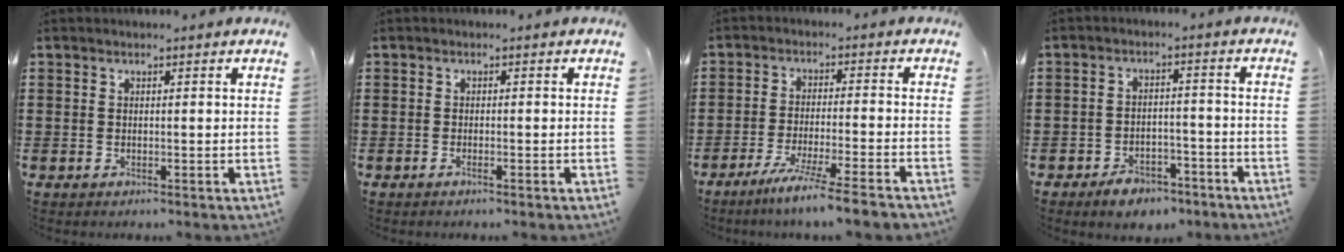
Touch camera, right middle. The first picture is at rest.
{"total": 0.6, "force": [-0.4, 0.0, 0.5], "torque": [-0.010, -0.002, -0.007]}
{"total": 6.4, "force": [-5.5, -0.9, 3.1], "torque": [-0.057, -0.019, -0.105]}
{"total": 4.2, "force": [-3.8, 1.5, 0.9], "torque": [-0.016, 0.014, -0.076]}